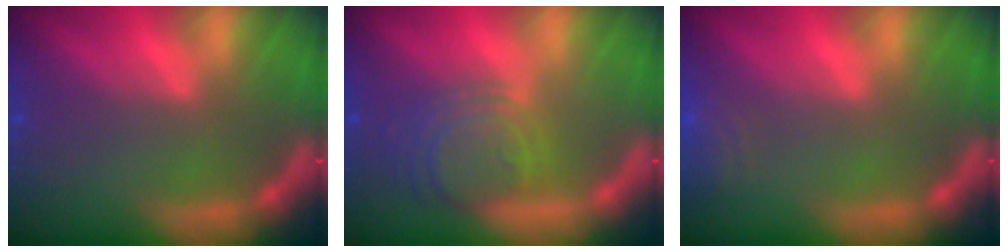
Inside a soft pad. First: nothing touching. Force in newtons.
{"total": 6.5}
{"total": 3.0}